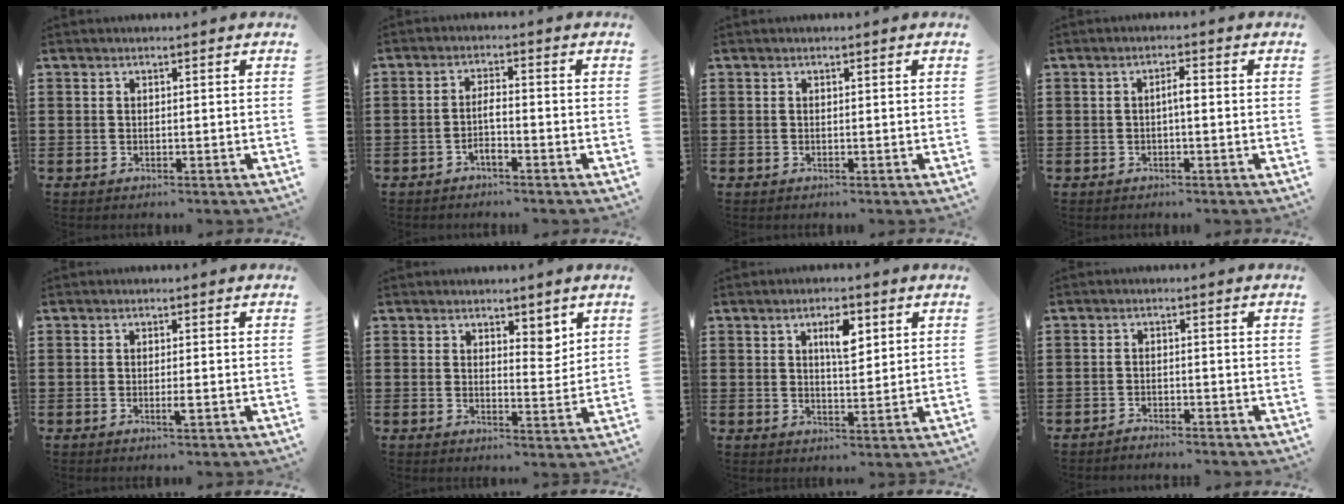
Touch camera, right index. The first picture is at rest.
{"total": 2.4, "force": [-1.5, 0.4, 1.8], "torque": [-0.035, 0.004, -0.029]}
{"total": 0.0}
{"total": 1.8, "force": [-0.3, 0.4, 1.7], "torque": [-0.032, 0.004, -0.006]}
{"total": 1.6, "force": [-0.6, 0.1, 1.5], "torque": [-0.035, -0.004, -0.012]}
{"total": 3.6, "force": [2.8, 1.9, 1.2], "torque": [-0.015, 0.000, 0.048]}
{"total": 4.3, "force": [1.9, 1.6, 3.5], "torque": [-0.059, 0.004, 0.026]}
{"total": 1.6, "force": [-1.6, 0.1, -0.1], "torque": [-0.003, 0.006, -0.034]}